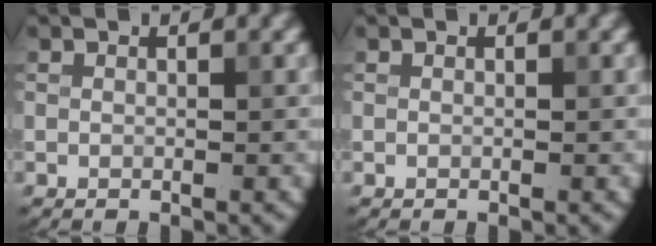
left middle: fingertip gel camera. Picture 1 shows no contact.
{"total": 0.0}